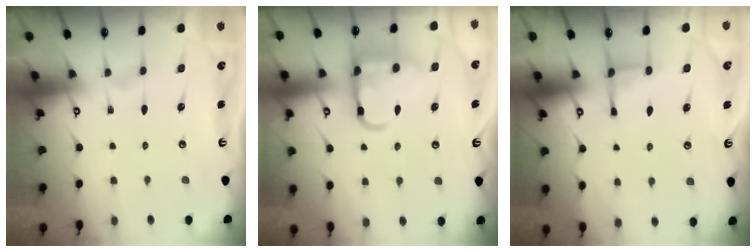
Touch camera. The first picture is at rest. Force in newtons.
{"total": 12.4, "press": 12.4, "slide": 1.1}
{"total": 2.6, "press": 2.5, "slide": 0.8}